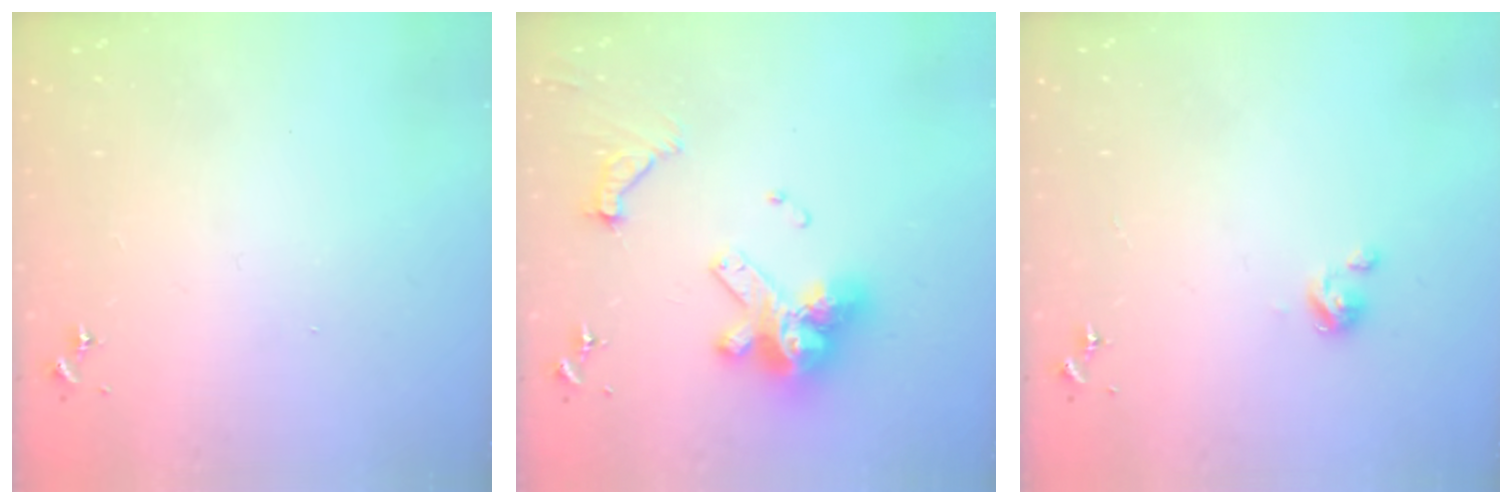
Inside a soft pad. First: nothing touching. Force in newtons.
{"total": 15.0, "press": 14.8, "slide": 2.2}
{"total": 2.7, "press": 2.7, "slide": 0.3}